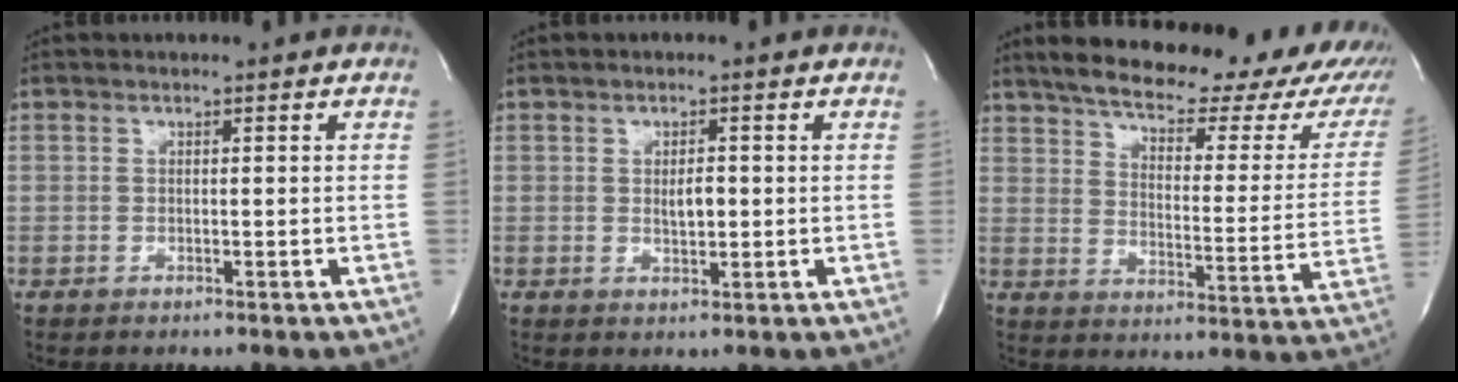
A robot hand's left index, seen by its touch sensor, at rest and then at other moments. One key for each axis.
{"total": 2.4, "fx": 0.2, "fy": 0.9, "fz": 2.2, "tx": -0.038, "ty": -0.001, "tz": 0.005}
{"total": 28.3, "fx": 23.6, "fy": 7.4, "fz": 13.7, "tx": -0.204, "ty": -0.032, "tz": 0.281}